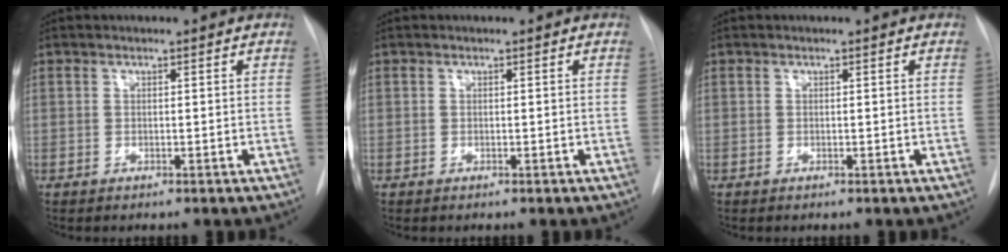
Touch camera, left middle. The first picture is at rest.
{"total": 0.0}
{"total": 0.0}